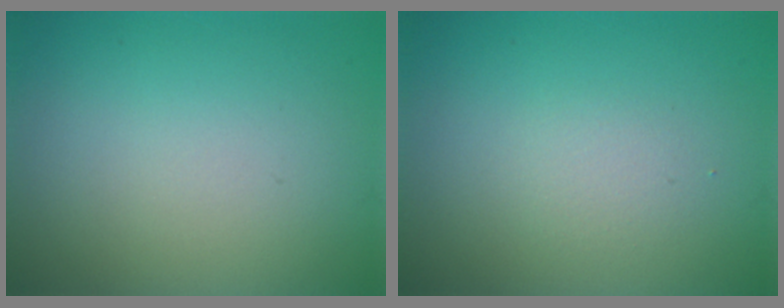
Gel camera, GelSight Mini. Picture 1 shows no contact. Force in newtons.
{"total": 1.3, "press": 1.2, "slide": 0.1}